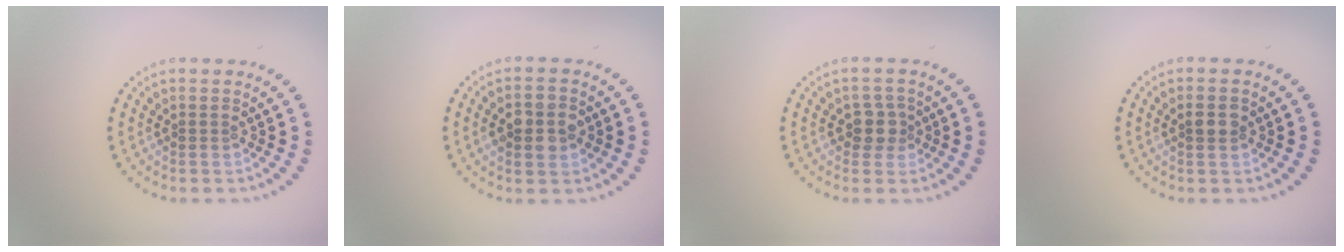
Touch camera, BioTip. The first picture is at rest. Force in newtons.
{"total": 4.0, "press": 4.0, "slide": 0.0}
{"total": 2.2, "press": 1.9, "slide": 1.1}
{"total": 1.6, "press": 1.5, "slide": 0.3}